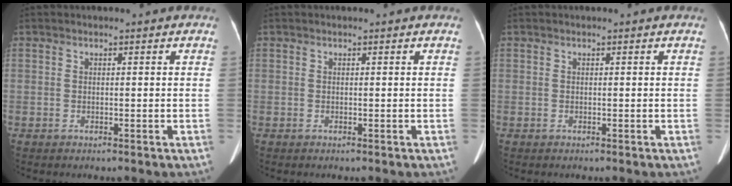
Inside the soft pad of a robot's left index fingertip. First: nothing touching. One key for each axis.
{"total": 0.0}
{"total": 0.0}